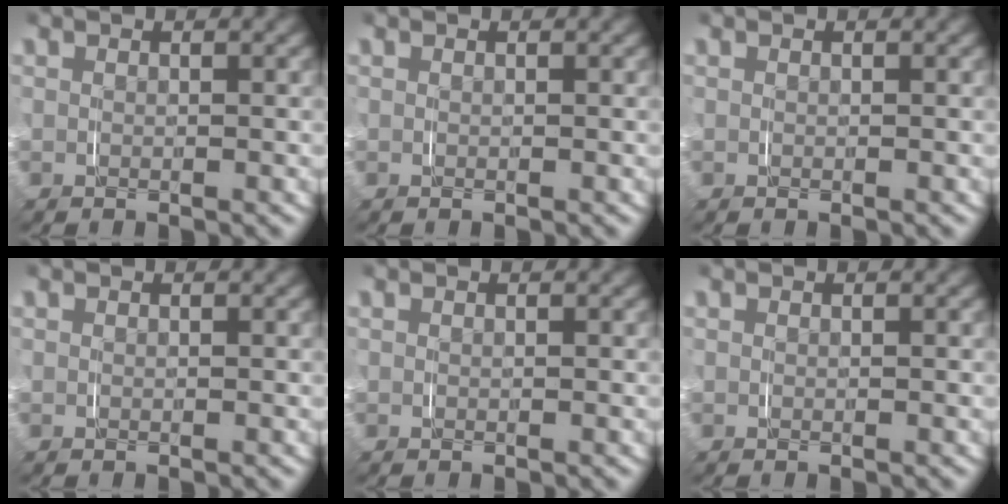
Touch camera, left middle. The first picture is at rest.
{"total": 0.0}
{"total": 0.0}
{"total": 0.0}
{"total": 0.0}
{"total": 0.0}